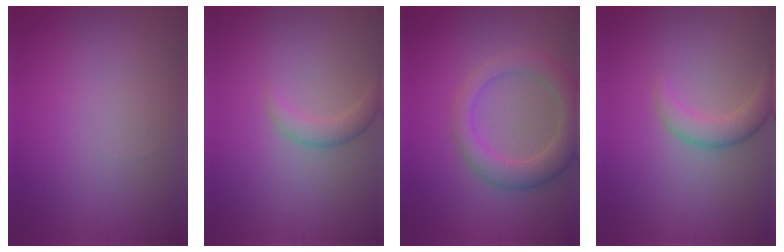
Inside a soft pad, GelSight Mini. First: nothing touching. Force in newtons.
{"total": 1.9, "press": 1.9, "slide": 0.0}
{"total": 4.4, "press": 4.4, "slide": 0.4}
{"total": 2.6, "press": 2.6, "slide": 0.2}